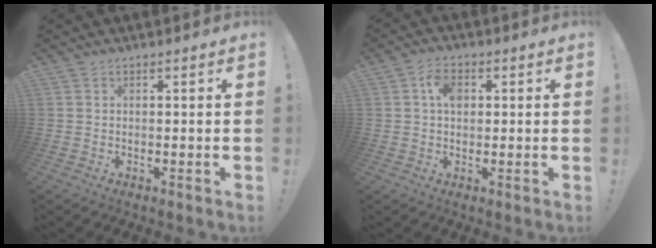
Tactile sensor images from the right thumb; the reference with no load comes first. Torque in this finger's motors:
{"motor_torque": [0.44, 0.86, 0.35, -0.31, 0.16]}